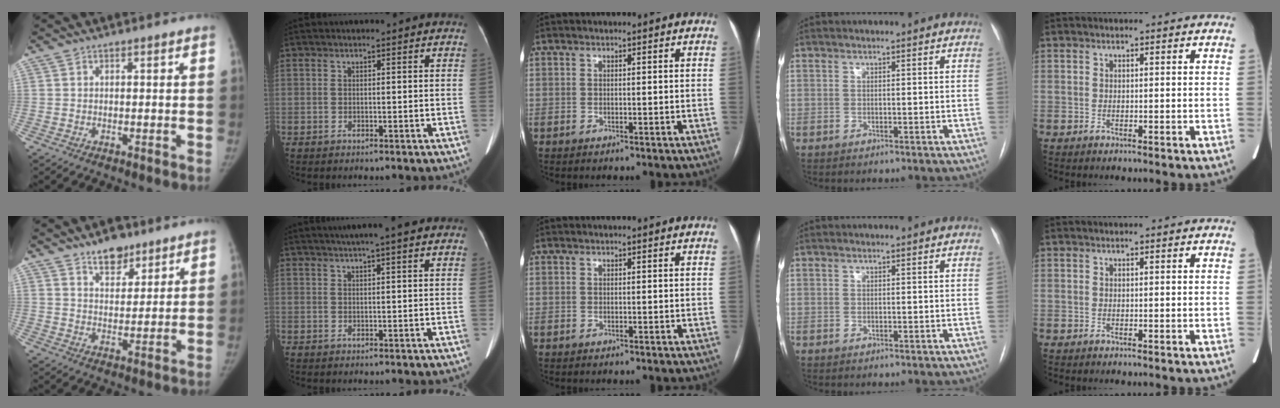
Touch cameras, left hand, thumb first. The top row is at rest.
{"thumb": {"total": 6.9, "force": [5.0, 3.5, 3.1], "torque": [-0.017, -0.034, 0.085]}, "index": {"total": 6.6, "force": [5.4, -0.1, 3.9], "torque": [-0.059, 0.029, 0.072]}}